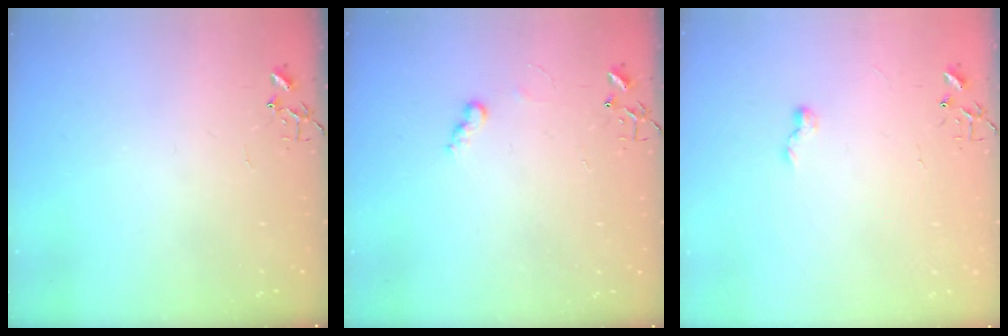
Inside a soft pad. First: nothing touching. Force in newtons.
{"total": 5.0, "press": 5.0, "slide": 0.5}
{"total": 5.7, "press": 5.6, "slide": 0.7}